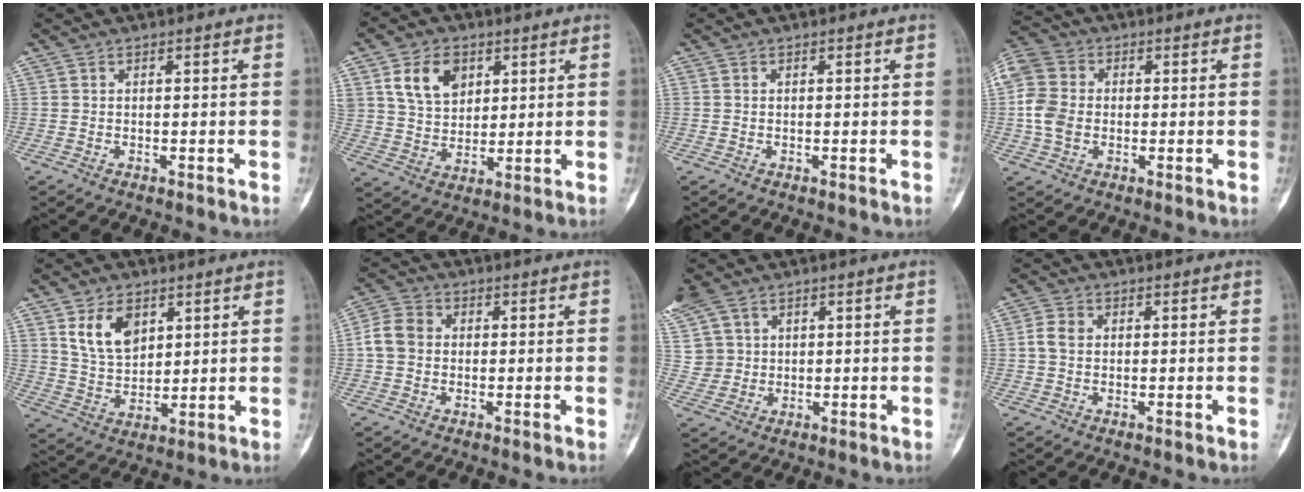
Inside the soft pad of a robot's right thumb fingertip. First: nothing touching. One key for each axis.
{"total": 10.2, "fx": 4.3, "fy": 7.2, "fz": 5.7, "tx": -0.075, "ty": -0.016, "tz": 0.086}
{"total": 0.0}
{"total": 8.8, "fx": -0.4, "fy": 7.0, "fz": 5.2, "tx": -0.111, "ty": 0.014, "tz": -0.017}
{"total": 9.5, "fx": 4.4, "fy": 6.2, "fz": 5.8, "tx": -0.083, "ty": -0.025, "tz": 0.093}
{"total": 5.8, "fx": 0.0, "fy": 4.8, "fz": 3.2, "tx": -0.060, "ty": 0.016, "tz": -0.008}
{"total": 9.5, "fx": 5.1, "fy": 7.2, "fz": 3.5, "tx": -0.073, "ty": 0.001, "tz": 0.117}
{"total": 3.1, "fx": 0.3, "fy": 2.5, "fz": 1.9, "tx": -0.041, "ty": 0.008, "tz": 0.001}